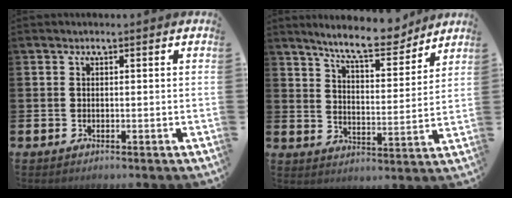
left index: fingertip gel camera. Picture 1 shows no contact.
{"total": 9.2, "force": [8.4, 1.5, 3.3], "torque": [-0.080, -0.048, 0.148]}